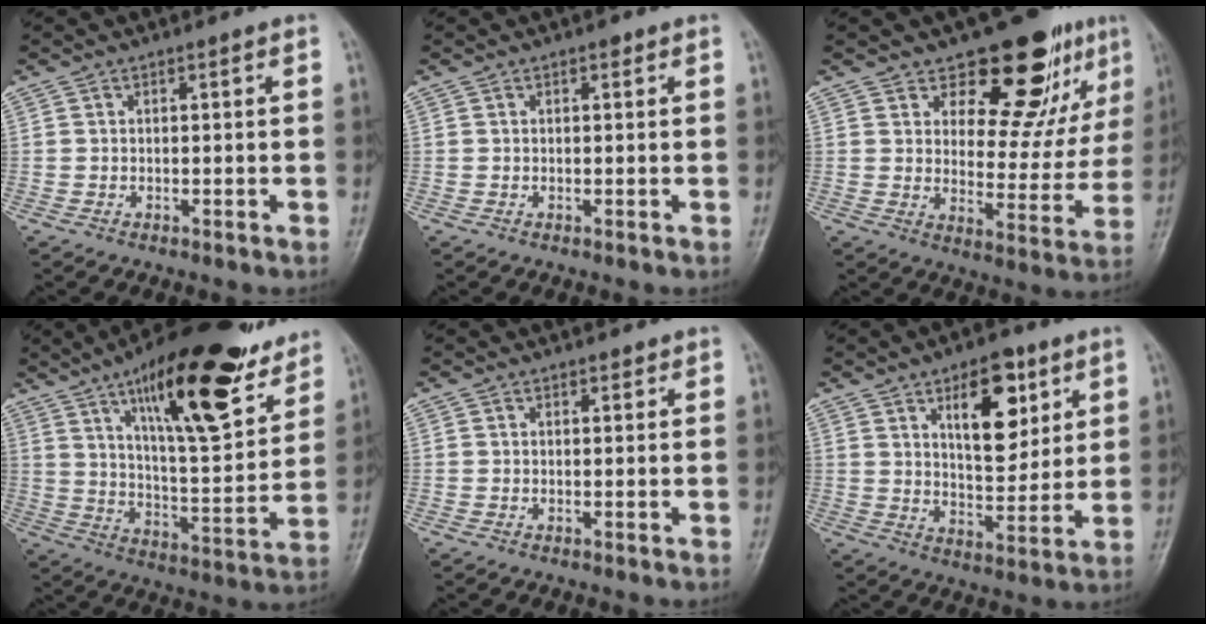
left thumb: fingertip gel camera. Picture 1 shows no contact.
{"total": 0.8, "force": [0.4, 0.4, 0.5], "torque": [-0.002, -0.001, 0.003]}
{"total": 16.5, "force": [10.6, 7.8, 9.9], "torque": [-0.063, -0.073, 0.150]}
{"total": 24.7, "force": [14.9, 7.6, 18.1], "torque": [-0.245, -0.057, 0.236]}
{"total": 0.9, "force": [0.7, 0.5, 0.3], "torque": [0.003, -0.003, 0.005]}
{"total": 12.6, "force": [5.8, 6.4, 9.2], "torque": [-0.102, -0.030, 0.094]}